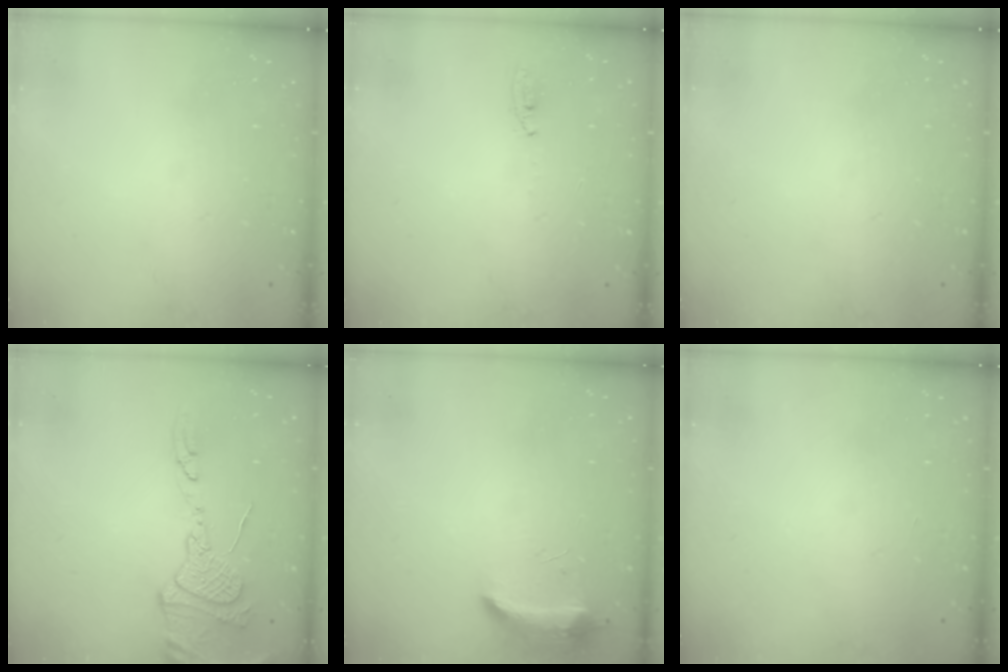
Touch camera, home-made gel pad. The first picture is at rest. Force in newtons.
{"total": 2.7, "press": 2.5, "slide": 1.0}
{"total": 0.0}
{"total": 13.9, "press": 13.8, "slide": 1.3}
{"total": 18.6, "press": 10.8, "slide": 15.1}
{"total": 0.0}